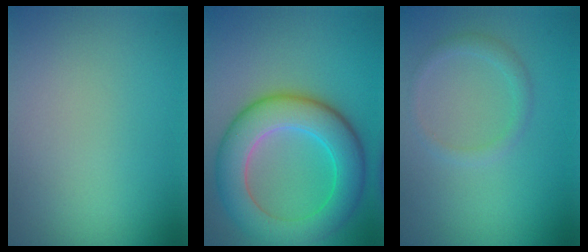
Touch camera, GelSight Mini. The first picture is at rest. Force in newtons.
{"total": 8.3, "press": 8.3, "slide": 0.1}
{"total": 1.4, "press": 1.4, "slide": 0.1}